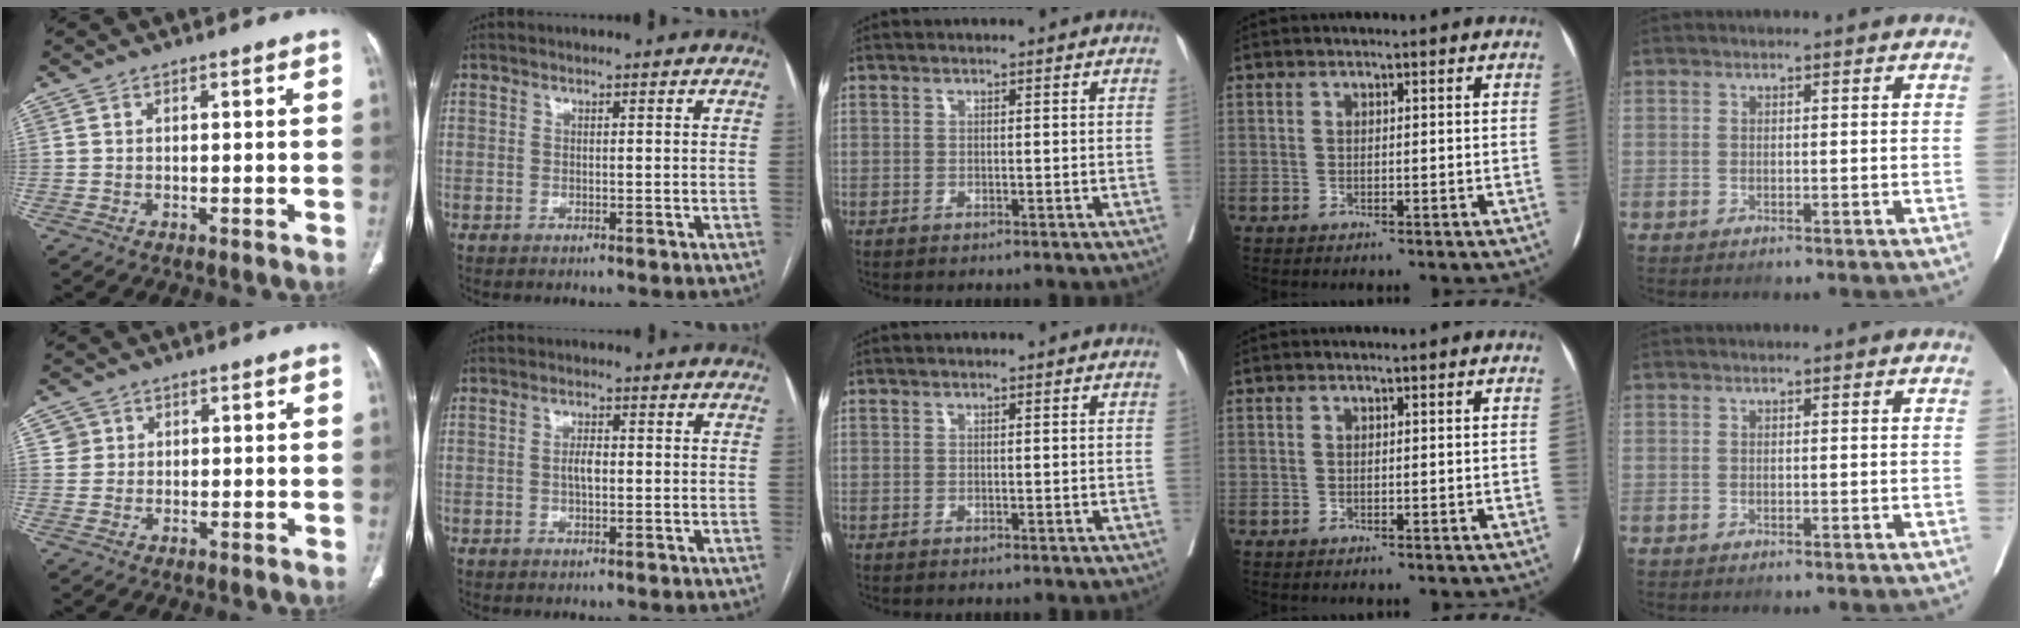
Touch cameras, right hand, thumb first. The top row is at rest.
{"thumb": {"total": 2.3, "force": [0.6, 2.2, -0.1], "torque": [0.021, 0.005, 0.005]}, "index": {"total": 2.4, "force": [-0.2, 0.9, 2.2], "torque": [-0.043, 0.004, -0.003]}}